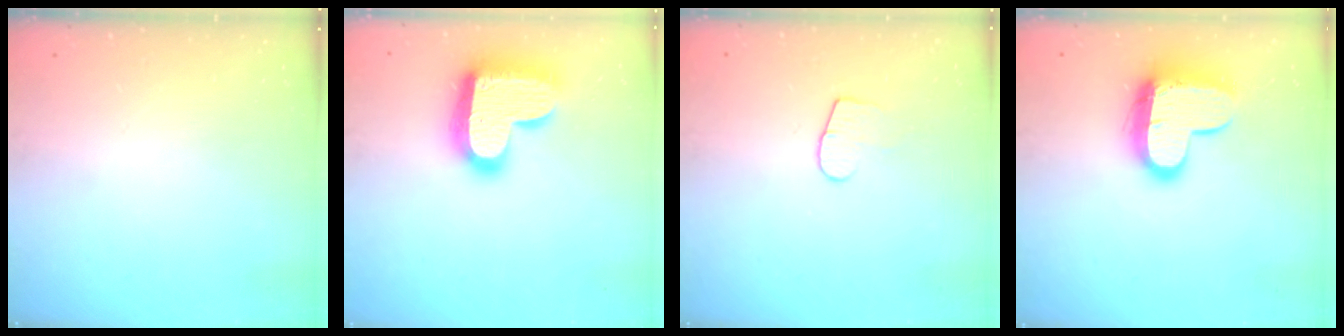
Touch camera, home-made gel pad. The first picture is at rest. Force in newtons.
{"total": 22.2, "press": 22.1, "slide": 1.5}
{"total": 7.3, "press": 7.3, "slide": 0.5}
{"total": 14.4, "press": 14.4, "slide": 1.0}